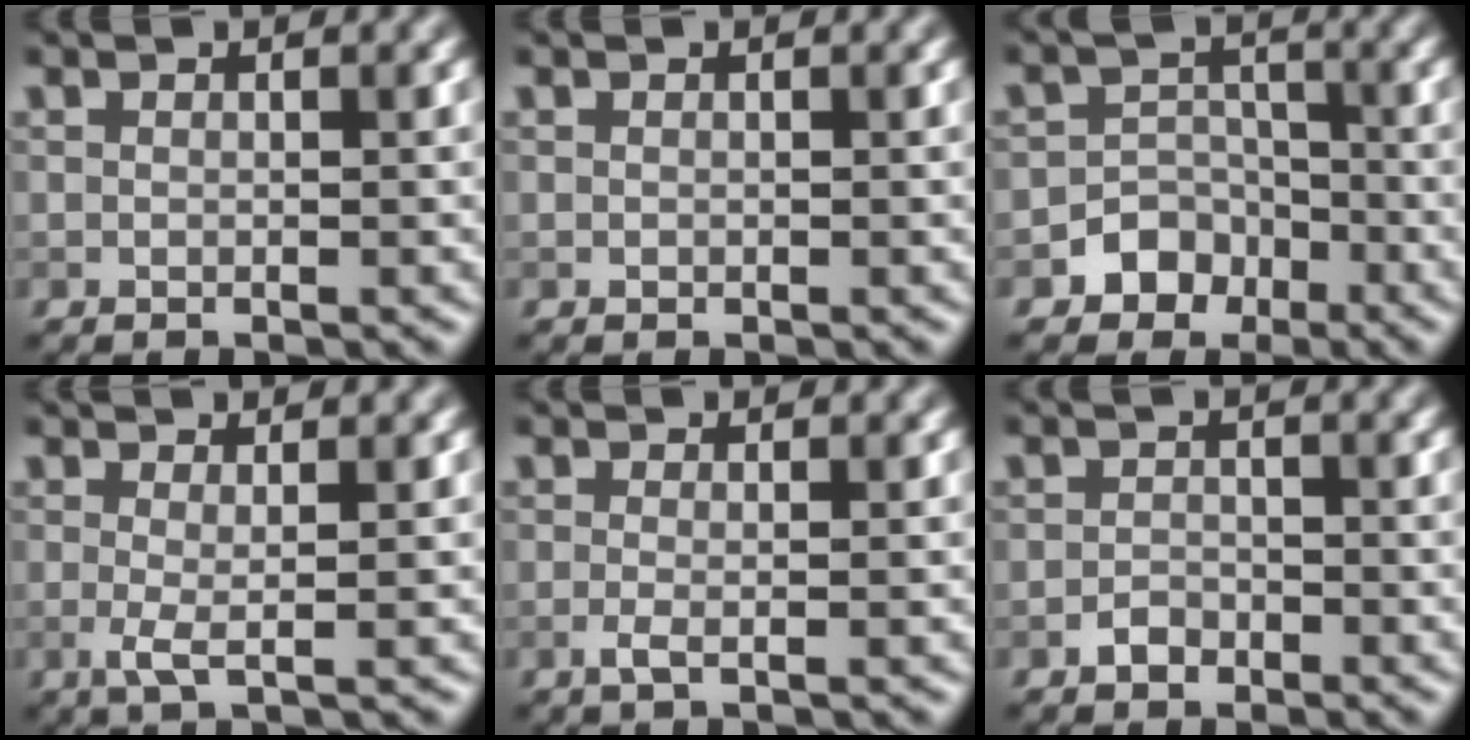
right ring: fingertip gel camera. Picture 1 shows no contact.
{"total": 0.0}
{"total": 4.0, "force": [-2.3, 3.2, 0.5], "torque": [0.029, 0.008, -0.052]}
{"total": 2.0, "force": [0.0, 0.4, 1.9], "torque": [-0.036, -0.003, -0.003]}
{"total": 1.2, "force": [-0.3, 0.3, 1.1], "torque": [-0.023, -0.005, -0.007]}
{"total": 1.3, "force": [-0.9, 0.8, 0.4], "torque": [-0.004, 0.004, -0.017]}